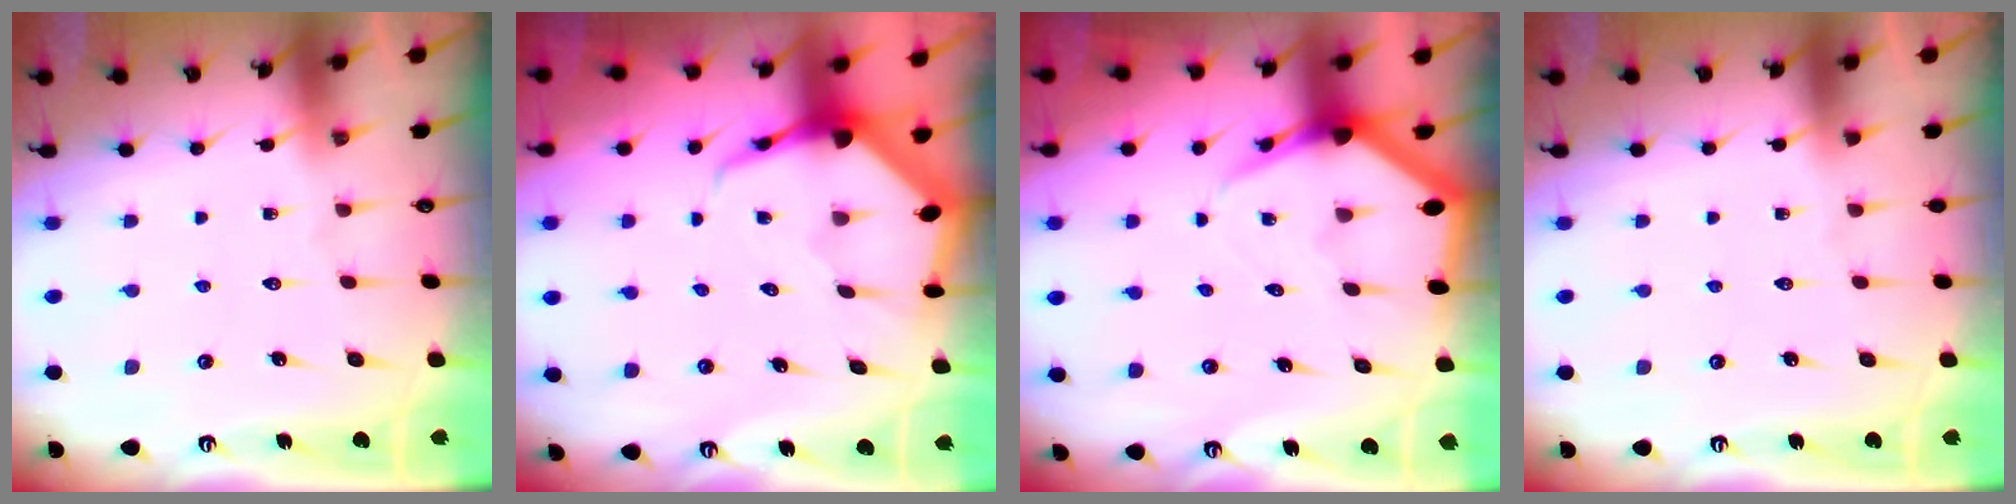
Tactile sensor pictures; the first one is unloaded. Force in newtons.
{"total": 6.6, "press": 6.6, "slide": 0.9}
{"total": 5.4, "press": 5.4, "slide": 0.6}
{"total": 0.0}